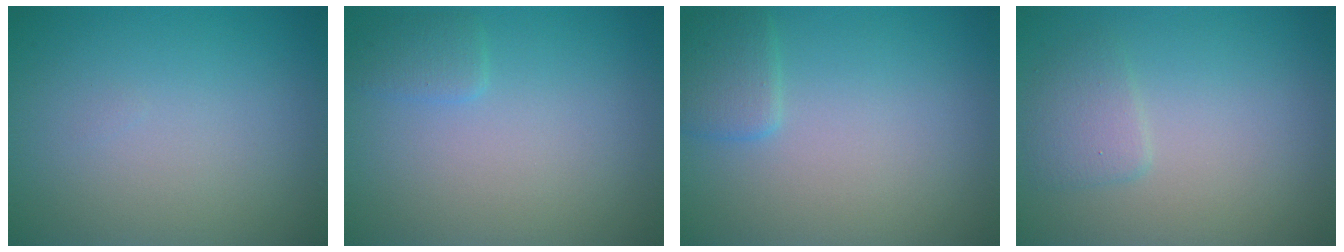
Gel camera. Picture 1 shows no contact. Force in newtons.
{"total": 1.2, "press": 1.2, "slide": 0.1}
{"total": 1.8, "press": 1.8, "slide": 0.1}
{"total": 1.7, "press": 1.7, "slide": 0.0}